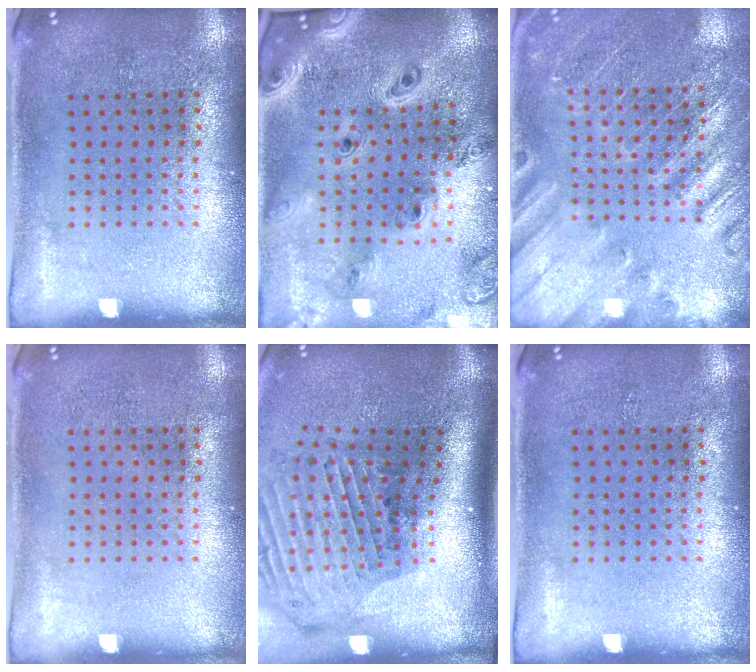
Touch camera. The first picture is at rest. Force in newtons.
{"total": 3.0, "press": 2.5, "slide": 1.7}
{"total": 2.4, "press": 2.4, "slide": 0.3}
{"total": 0.0}
{"total": 3.0, "press": 2.2, "slide": 2.0}
{"total": 0.0}